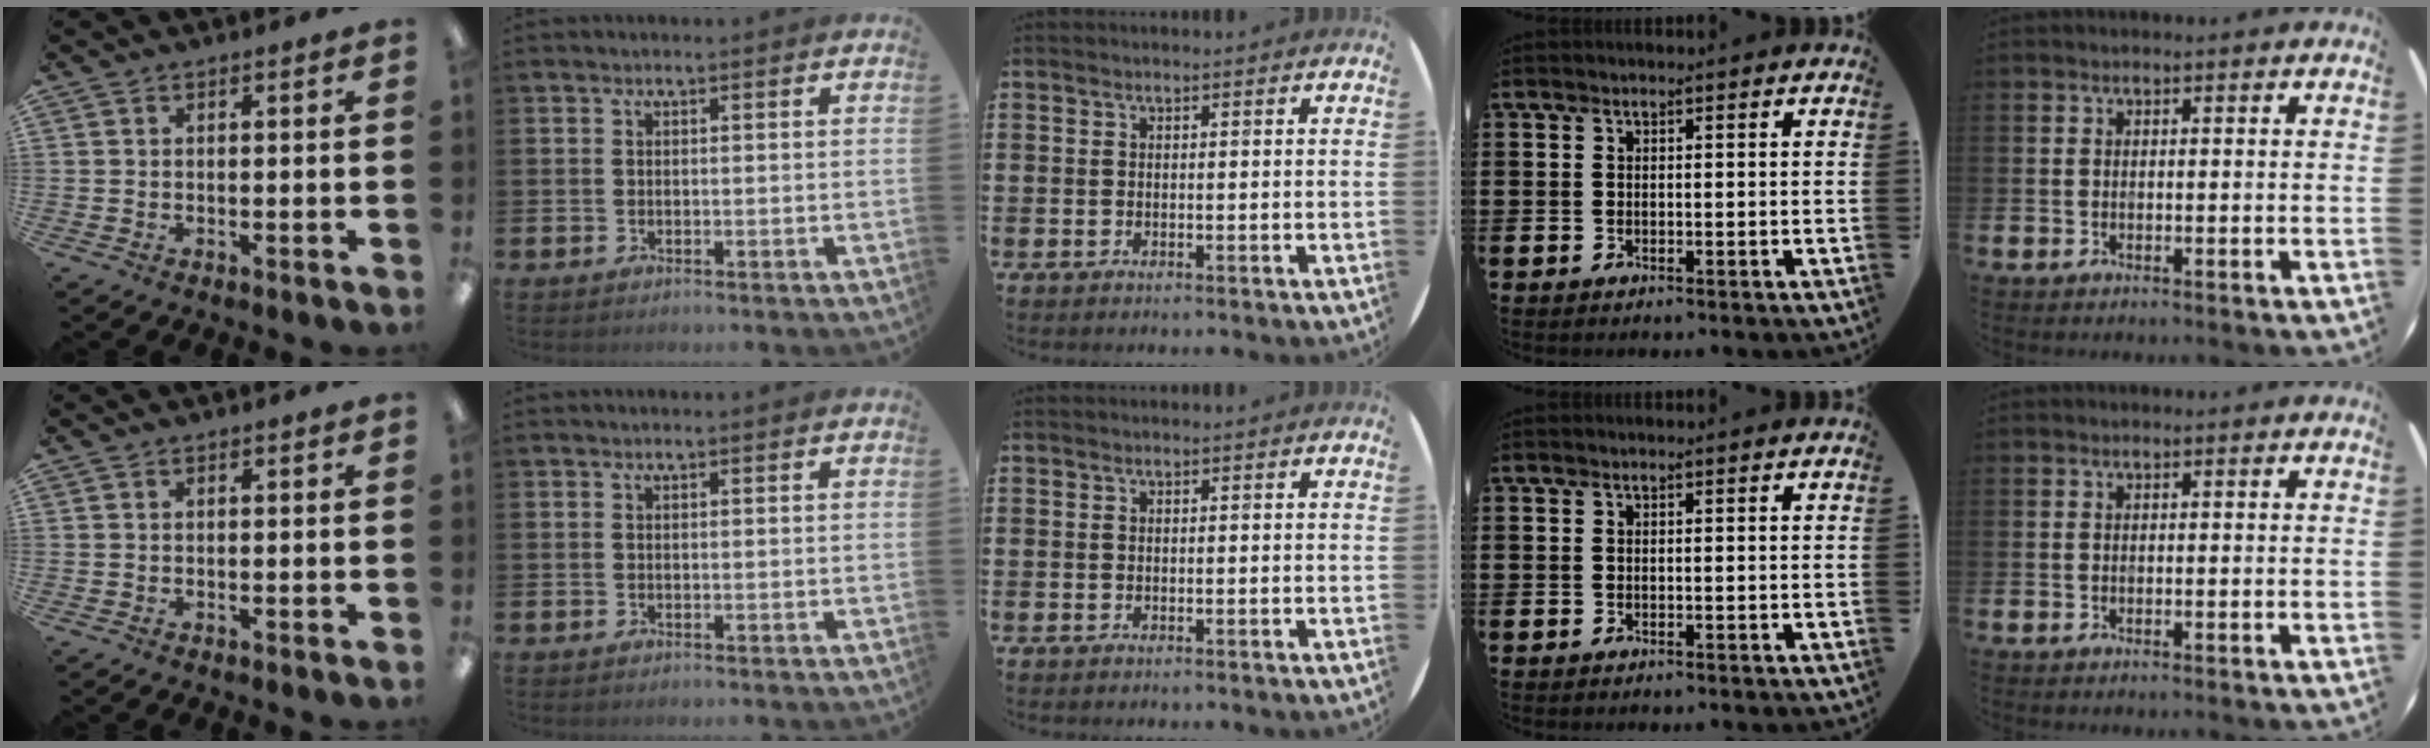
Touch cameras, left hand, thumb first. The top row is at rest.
{}